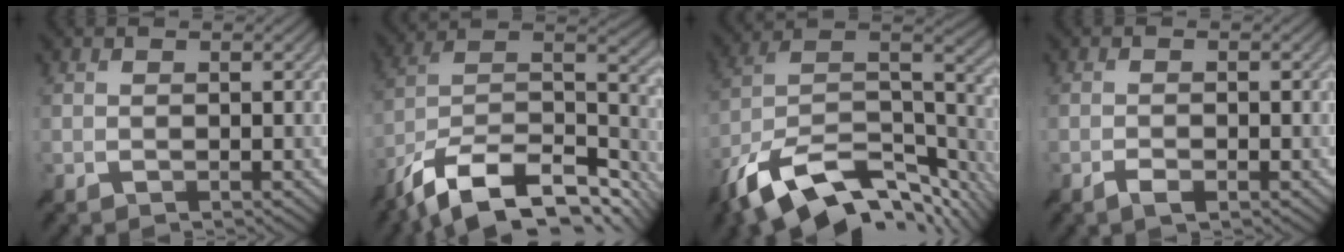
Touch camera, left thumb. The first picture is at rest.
{"total": 17.0, "force": [-11.6, 7.2, 10.2], "torque": [-0.239, -0.028, -0.185]}
{"total": 17.9, "force": [-11.5, 7.7, 11.3], "torque": [-0.249, -0.027, -0.180]}
{"total": 1.6, "force": [-1.1, 0.3, 1.1], "torque": [-0.014, 0.001, -0.022]}